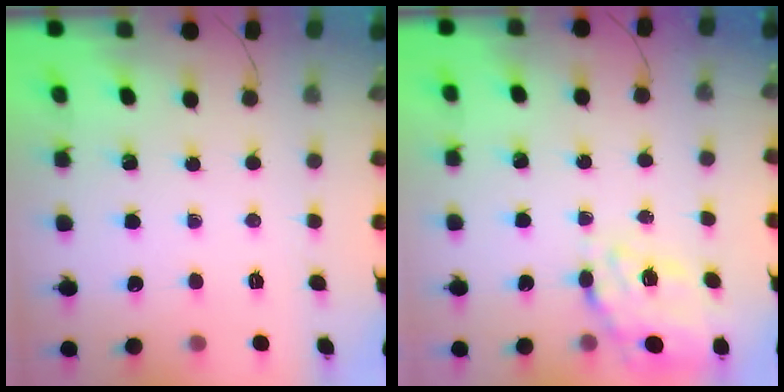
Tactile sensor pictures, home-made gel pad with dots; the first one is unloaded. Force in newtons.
{"total": 16.7, "press": 16.3, "slide": 3.6}